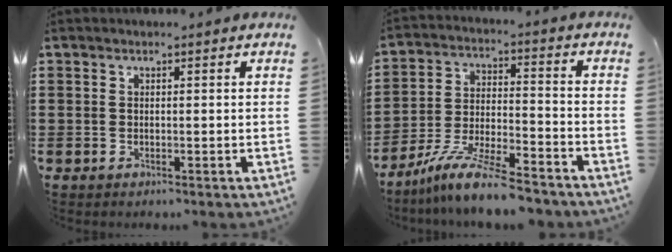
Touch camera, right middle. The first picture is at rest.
{"total": 10.4, "force": [-9.1, 0.8, 5.1], "torque": [-0.099, 0.012, -0.176]}